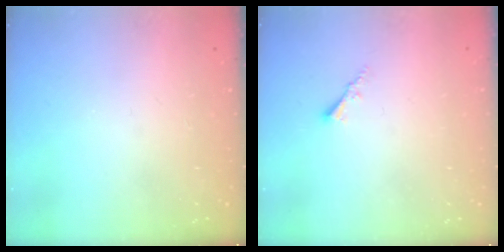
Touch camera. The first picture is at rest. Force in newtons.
{"total": 2.1, "press": 2.1, "slide": 0.3}